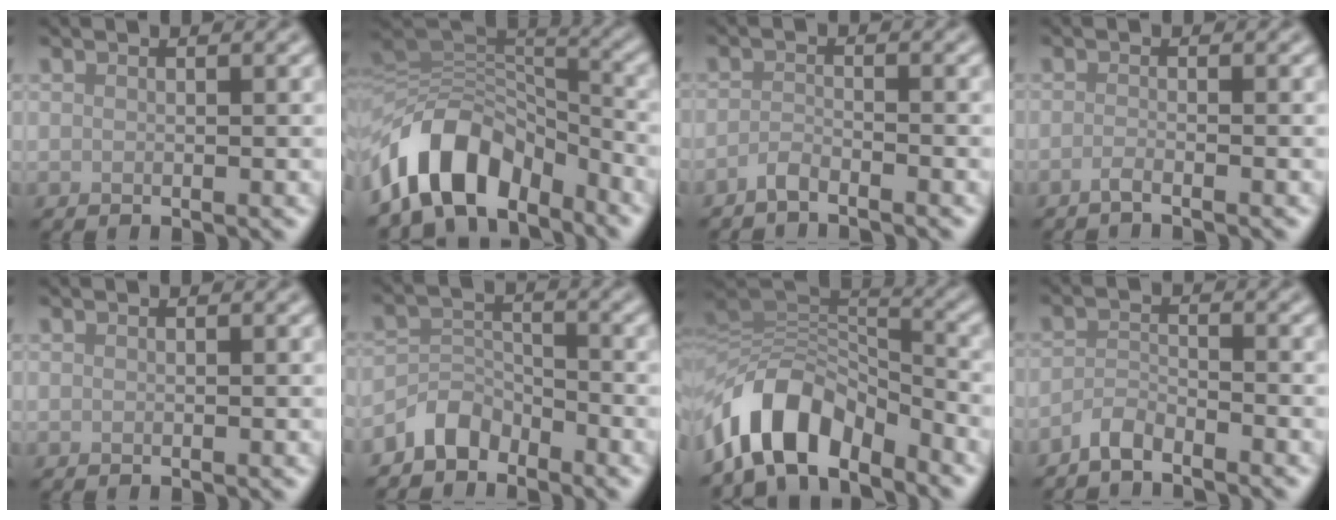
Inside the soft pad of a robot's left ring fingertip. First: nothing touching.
{"total": 9.7, "force": [-5.9, 5.8, 5.0], "torque": [-0.075, 0.009, -0.113]}
{"total": 1.6, "force": [-1.5, 0.3, 0.6], "torque": [-0.012, 0.002, -0.034]}
{"total": 1.3, "force": [-1.1, 0.2, 0.8], "torque": [-0.008, -0.005, -0.028]}
{"total": 0.0}
{"total": 3.2, "force": [-2.7, 1.6, 0.7], "torque": [-0.009, 0.009, -0.064]}
{"total": 8.7, "force": [-5.8, 4.4, 4.7], "torque": [-0.066, 0.003, -0.110]}
{"total": 2.3, "force": [-2.2, 0.3, 0.6], "torque": [-0.013, 0.002, -0.050]}